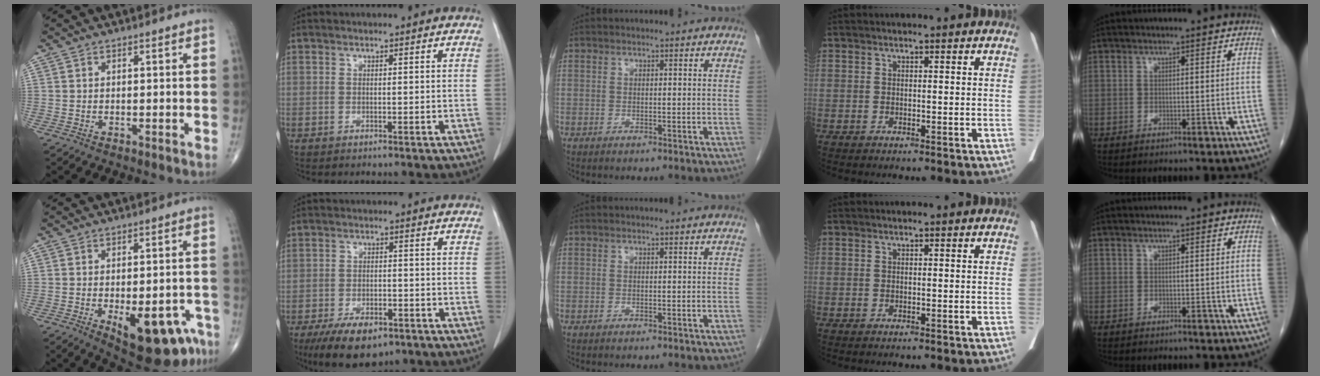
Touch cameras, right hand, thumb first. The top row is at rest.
{"thumb": {"total": 15.3, "force": [-7.0, 6.5, 11.9], "torque": [-0.109, 0.024, -0.077]}, "index": {"total": 8.8, "force": [-5.9, 3.9, 5.3], "torque": [-0.090, -0.008, -0.094]}}